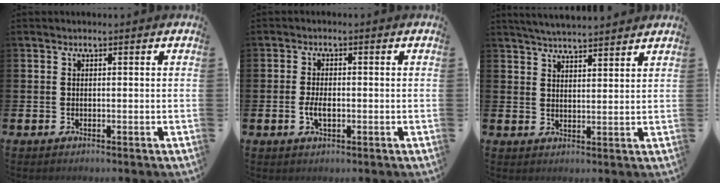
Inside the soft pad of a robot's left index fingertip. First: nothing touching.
{"total": 2.7, "force": [-0.5, 1.3, 2.3], "torque": [-0.038, -0.001, -0.011]}
{"total": 4.5, "force": [4.4, 0.1, 0.5], "torque": [-0.020, -0.021, 0.080]}